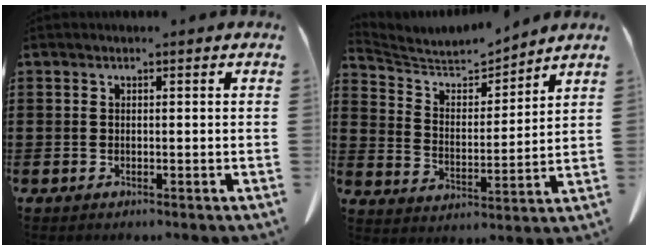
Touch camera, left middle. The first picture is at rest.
{"total": 4.6, "force": [4.5, 0.8, 0.2], "torque": [-0.030, -0.037, 0.073]}